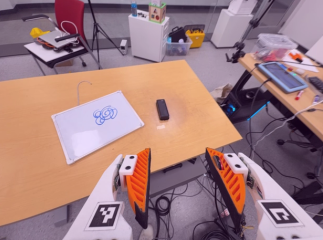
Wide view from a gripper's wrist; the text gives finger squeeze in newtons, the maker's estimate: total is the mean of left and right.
{"total": 0.0}